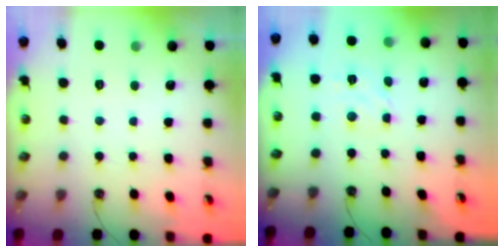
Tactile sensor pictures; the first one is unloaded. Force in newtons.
{"total": 2.9, "press": 2.9, "slide": 0.4}